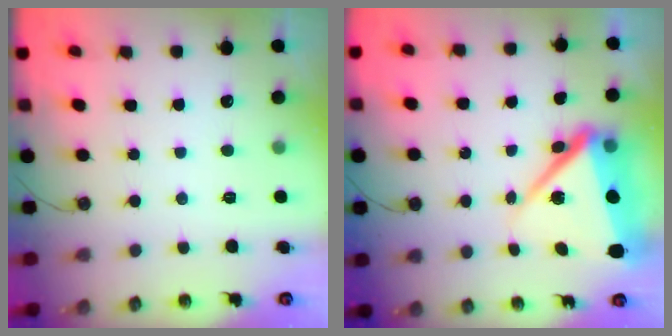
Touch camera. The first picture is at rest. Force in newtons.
{"total": 14.1, "press": 11.3, "slide": 8.5}